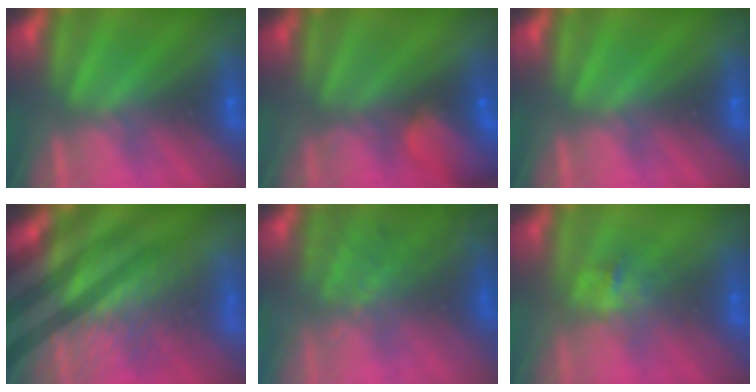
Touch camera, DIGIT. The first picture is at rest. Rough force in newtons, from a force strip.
{"total": 6.9}
{"total": 0.0}
{"total": 6.8}
{"total": 7.9}
{"total": 2.8}